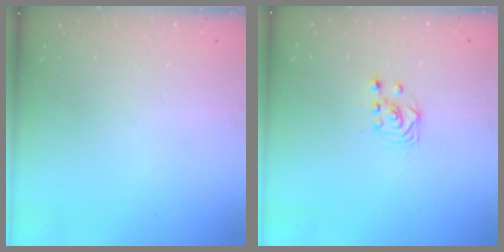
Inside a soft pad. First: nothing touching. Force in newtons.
{"total": 3.3, "press": 3.3, "slide": 0.4}